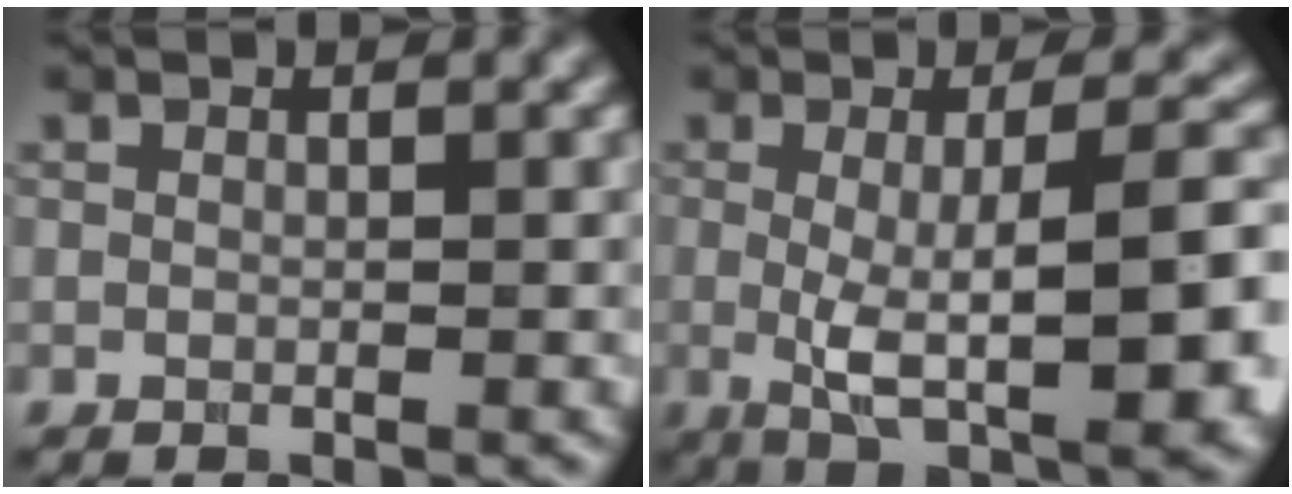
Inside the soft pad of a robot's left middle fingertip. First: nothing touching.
{"total": 11.0, "force": [-1.2, 3.0, 10.6], "torque": [-0.144, -0.015, -0.004]}